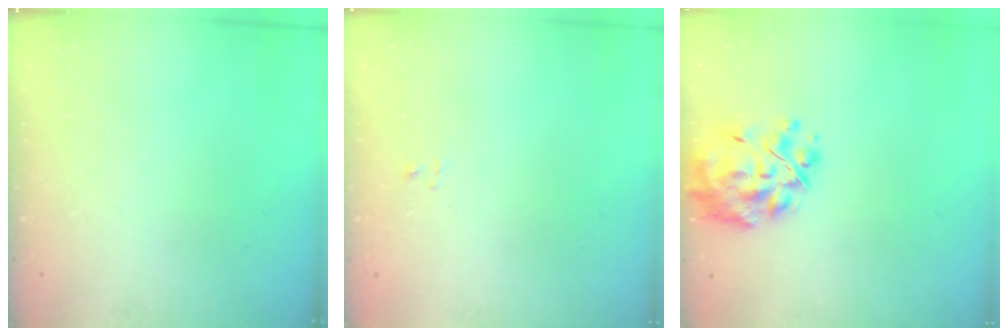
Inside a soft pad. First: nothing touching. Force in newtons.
{"total": 0.0}
{"total": 12.6, "press": 12.0, "slide": 4.0}